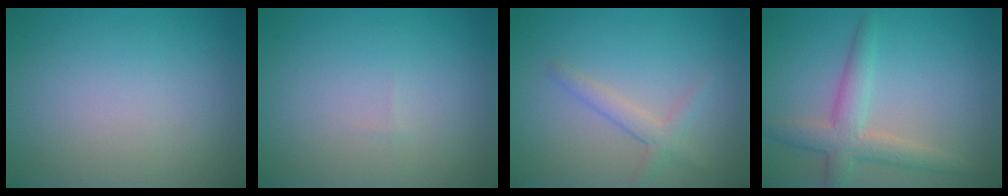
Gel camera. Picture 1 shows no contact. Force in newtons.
{"total": 0.0}
{"total": 2.0, "press": 2.0, "slide": 0.1}
{"total": 3.8, "press": 3.8, "slide": 0.2}